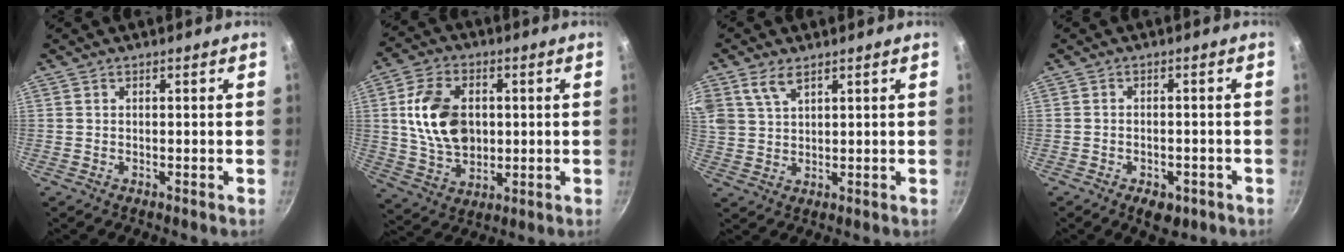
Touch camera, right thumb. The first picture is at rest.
{"total": 14.3, "force": [1.7, 9.8, 10.2], "torque": [-0.167, -0.003, 0.035]}
{"total": 6.2, "force": [3.8, 3.3, 3.6], "torque": [-0.065, -0.004, 0.078]}
{"total": 5.0, "force": [-2.6, 2.8, 3.1], "torque": [-0.035, 0.016, -0.026]}